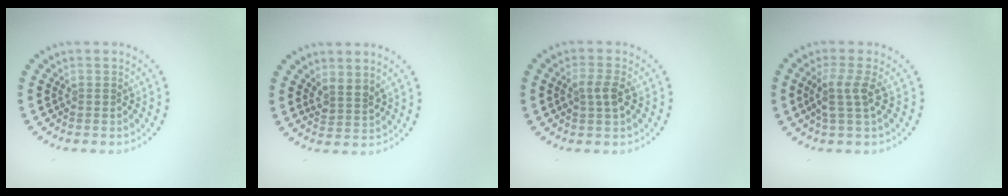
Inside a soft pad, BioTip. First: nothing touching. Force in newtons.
{"total": 1.8, "press": 1.3, "slide": 1.2}
{"total": 2.0, "press": 2.0, "slide": 0.5}
{"total": 2.5, "press": 2.0, "slide": 1.6}